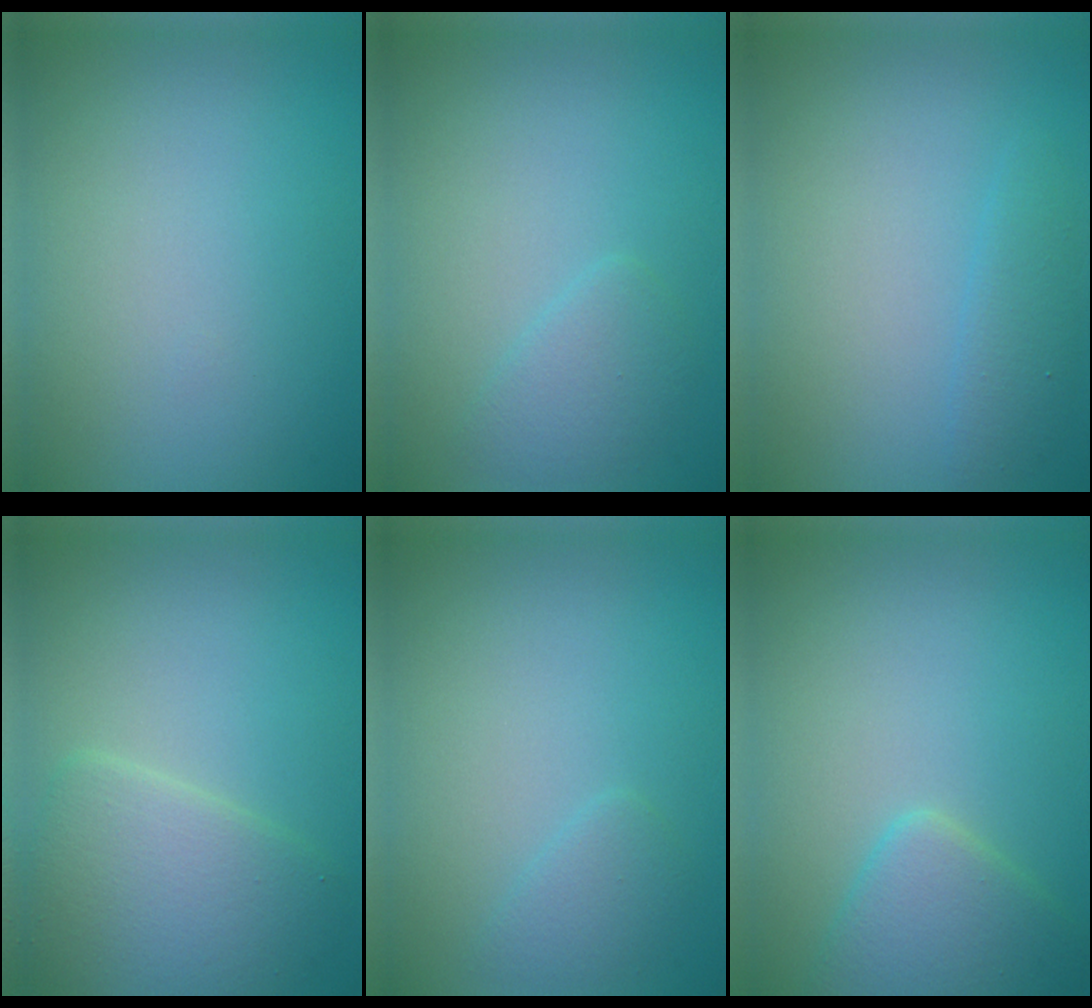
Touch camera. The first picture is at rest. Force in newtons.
{"total": 1.8, "press": 1.8, "slide": 0.1}
{"total": 1.7, "press": 1.7, "slide": 0.2}
{"total": 4.6, "press": 4.6, "slide": 0.2}
{"total": 1.4, "press": 1.4, "slide": 0.1}
{"total": 3.6, "press": 3.6, "slide": 0.3}